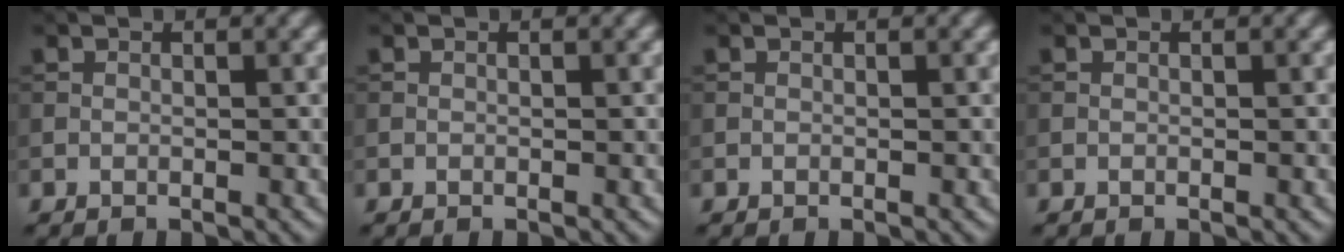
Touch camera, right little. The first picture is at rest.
{"total": 0.0}
{"total": 0.0}
{"total": 0.0}